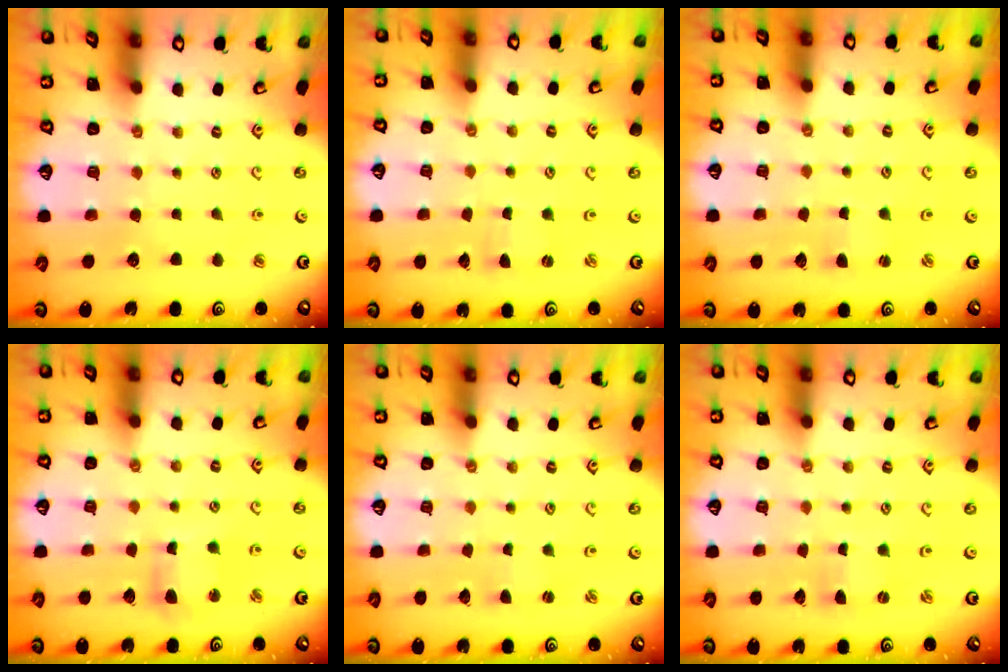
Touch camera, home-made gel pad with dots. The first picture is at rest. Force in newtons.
{"total": 0.0}
{"total": 1.6, "press": 1.6, "slide": 0.2}
{"total": 6.4, "press": 6.3, "slide": 0.8}
{"total": 0.8, "press": 0.8, "slide": 0.1}
{"total": 0.0}